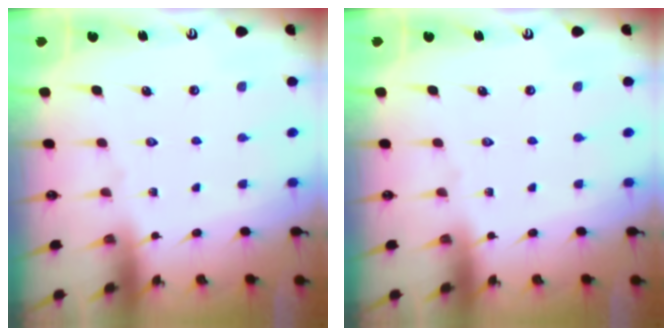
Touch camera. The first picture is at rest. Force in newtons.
{"total": 0.0}